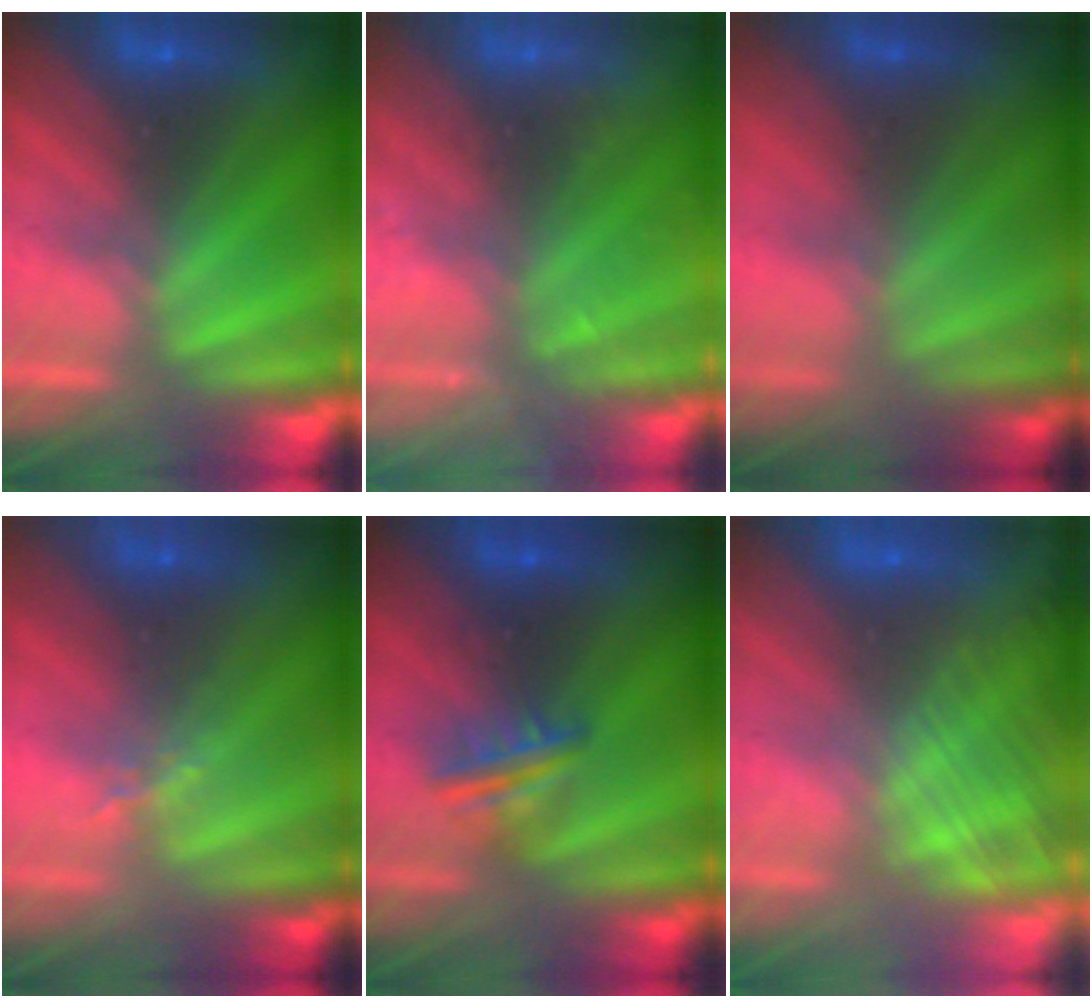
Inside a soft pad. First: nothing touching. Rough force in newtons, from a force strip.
{"total": 2.7}
{"total": 1.6}
{"total": 1.3}
{"total": 2.8}
{"total": 3.0}